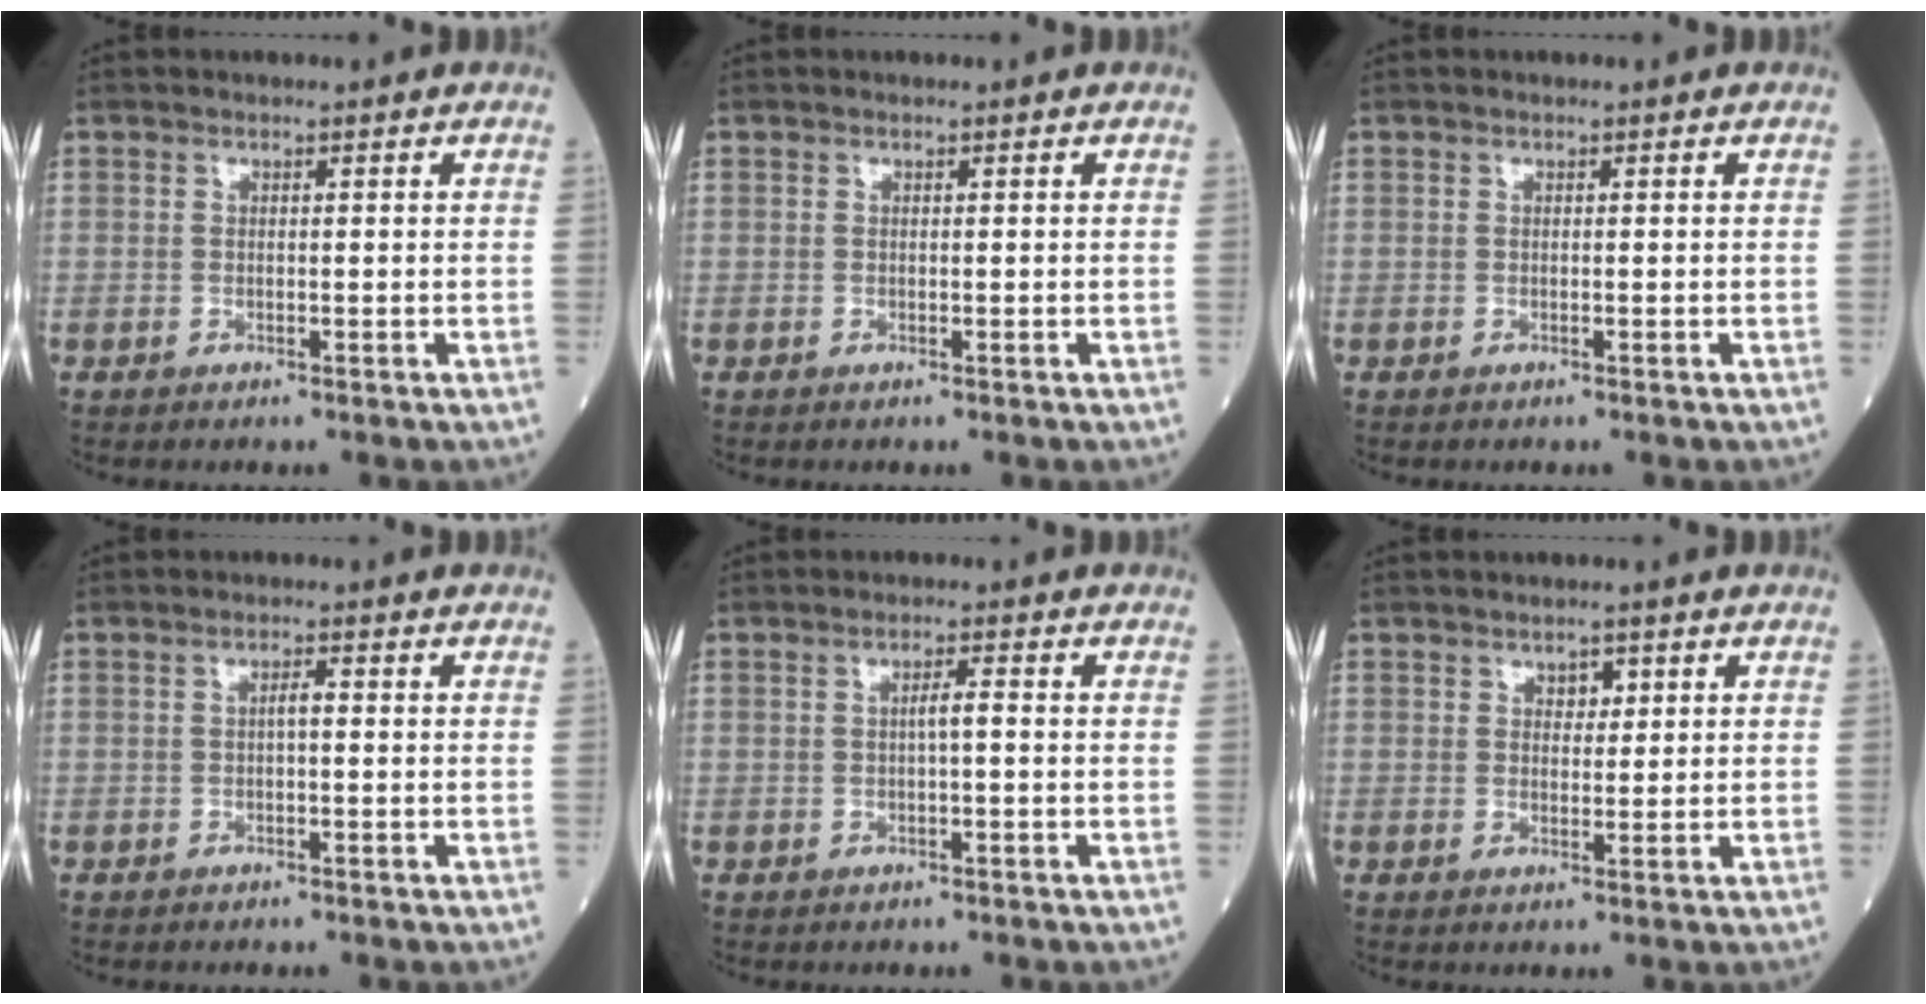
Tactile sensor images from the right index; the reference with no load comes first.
{"total": 0.0}
{"total": 0.0}
{"total": 1.4, "force": [-0.1, 0.2, 1.3], "torque": [-0.023, 0.004, -0.002]}
{"total": 1.6, "force": [-0.1, 0.0, 1.6], "torque": [-0.029, 0.003, -0.001]}
{"total": 1.8, "force": [1.0, 1.1, 1.1], "torque": [-0.011, -0.001, 0.015]}